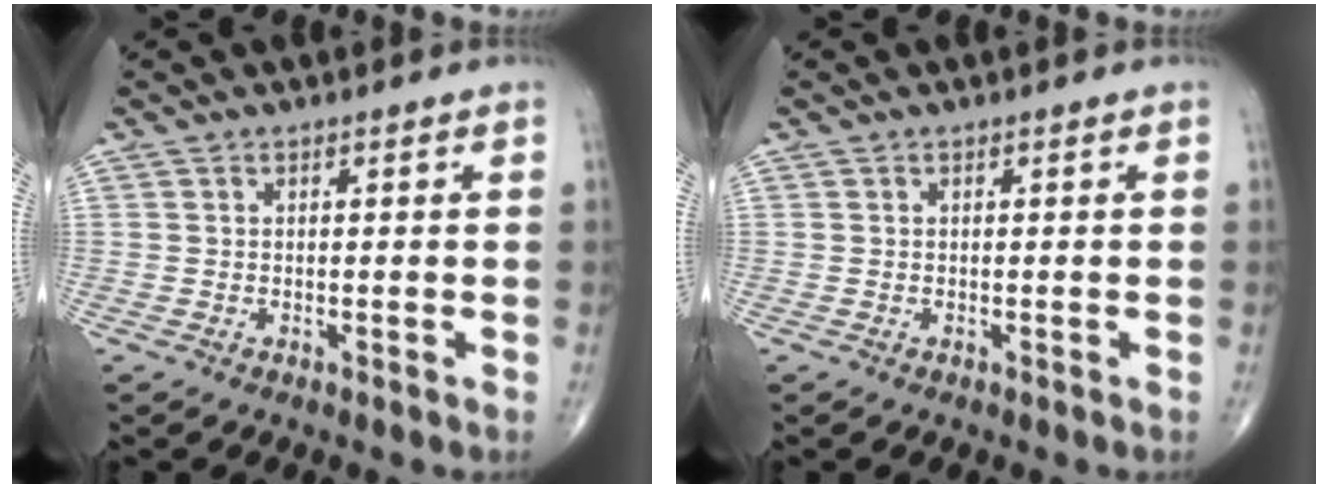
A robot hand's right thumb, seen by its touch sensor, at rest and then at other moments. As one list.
[{"total": 0.0}]